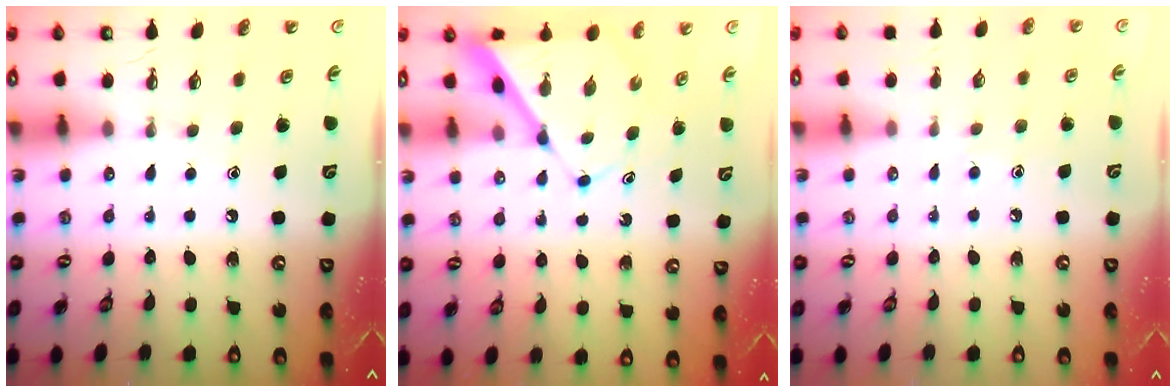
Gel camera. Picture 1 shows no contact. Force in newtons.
{"total": 7.5, "press": 7.4, "slide": 0.5}
{"total": 4.7, "press": 4.7, "slide": 0.5}